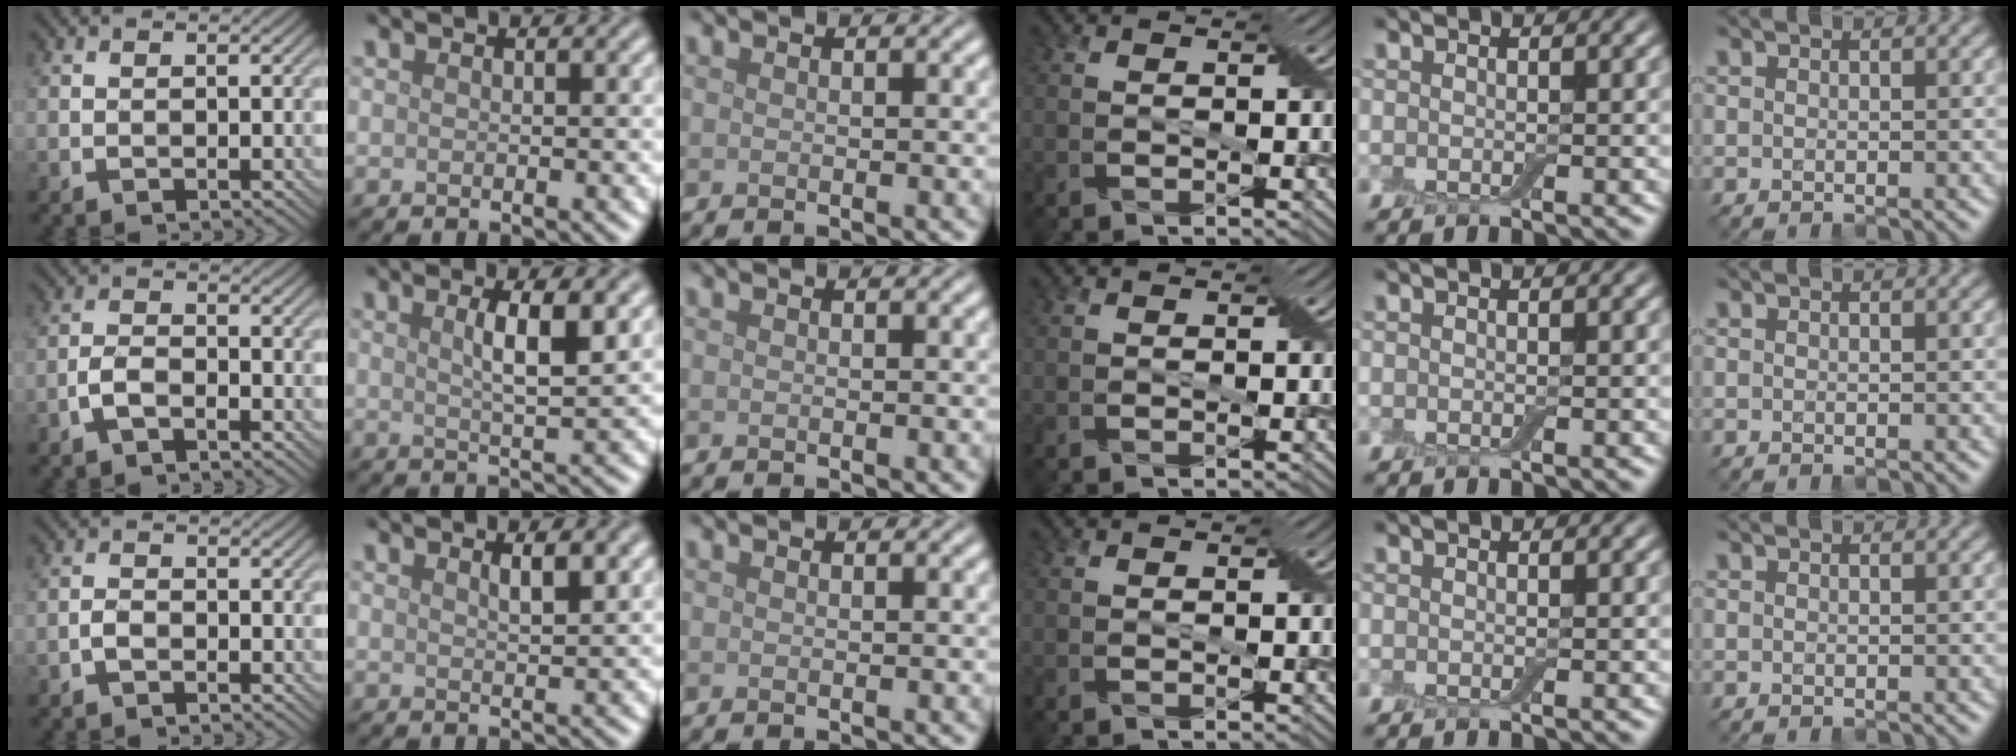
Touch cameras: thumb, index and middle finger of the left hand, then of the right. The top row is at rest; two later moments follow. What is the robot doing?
{"motion": "squeeze", "object": "air blower"}